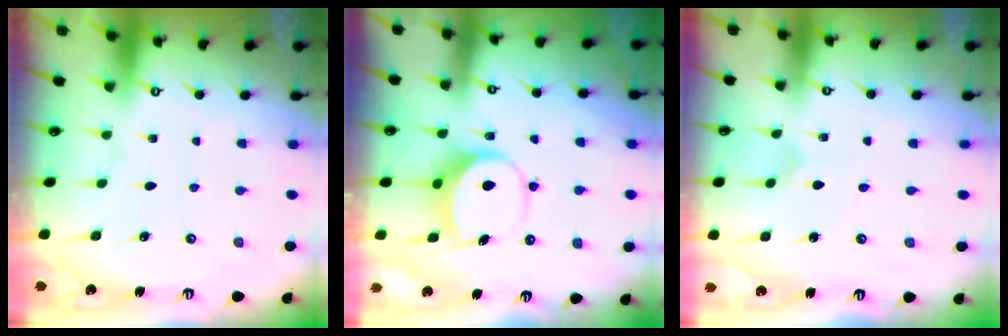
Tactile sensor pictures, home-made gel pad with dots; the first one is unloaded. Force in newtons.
{"total": 6.7, "press": 6.7, "slide": 0.7}
{"total": 2.1, "press": 2.1, "slide": 0.3}